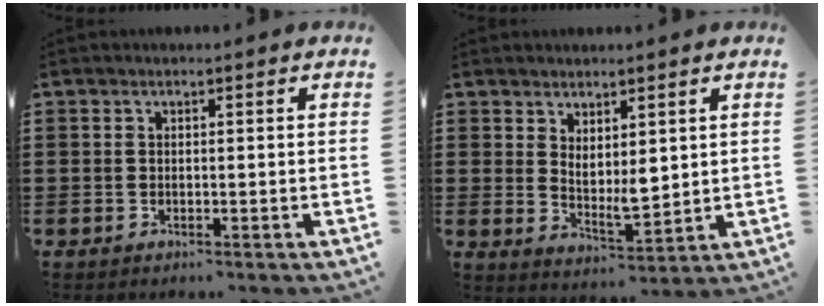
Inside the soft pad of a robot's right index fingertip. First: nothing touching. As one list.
[{"total": 3.9, "force": [2.8, 1.7, 2.2], "torque": [-0.042, -0.015, 0.052]}]